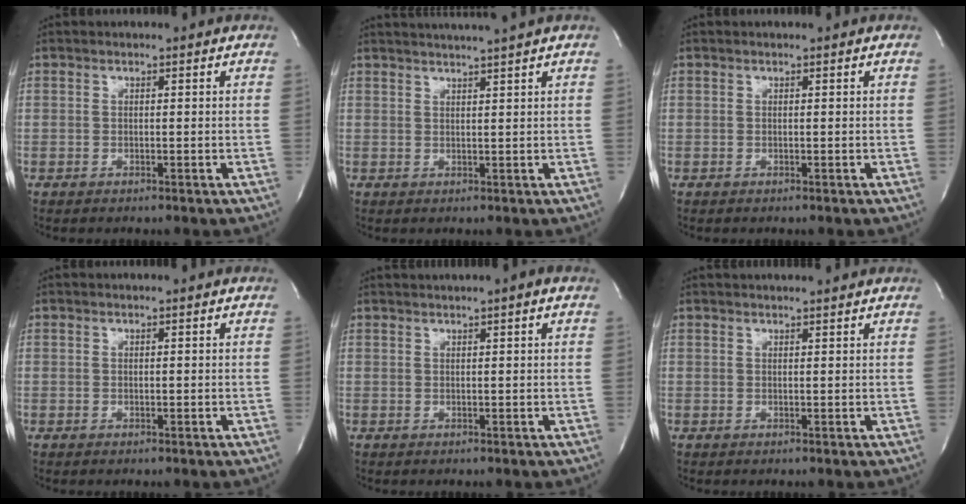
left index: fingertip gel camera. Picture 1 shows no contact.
{"total": 5.4, "force": [4.7, -1.5, 2.1], "torque": [-0.030, 0.006, 0.067]}
{"total": 0.0}
{"total": 0.0}
{"total": 3.0, "force": [2.2, -0.4, 2.1], "torque": [-0.033, 0.021, 0.036]}
{"total": 4.5, "force": [4.3, 0.0, 1.3], "torque": [-0.016, 0.019, 0.048]}